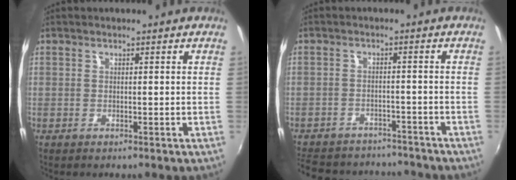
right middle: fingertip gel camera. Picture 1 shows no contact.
{"total": 17.7, "force": [-15.2, 6.8, 6.0], "torque": [-0.149, 0.015, -0.207]}